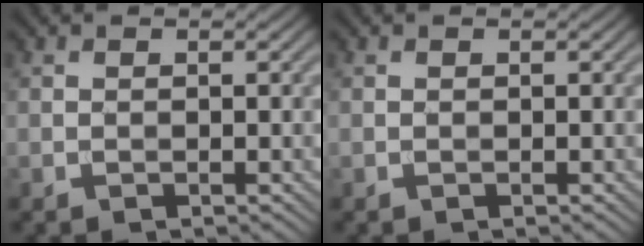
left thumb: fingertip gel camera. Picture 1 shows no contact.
{"total": 0.0}